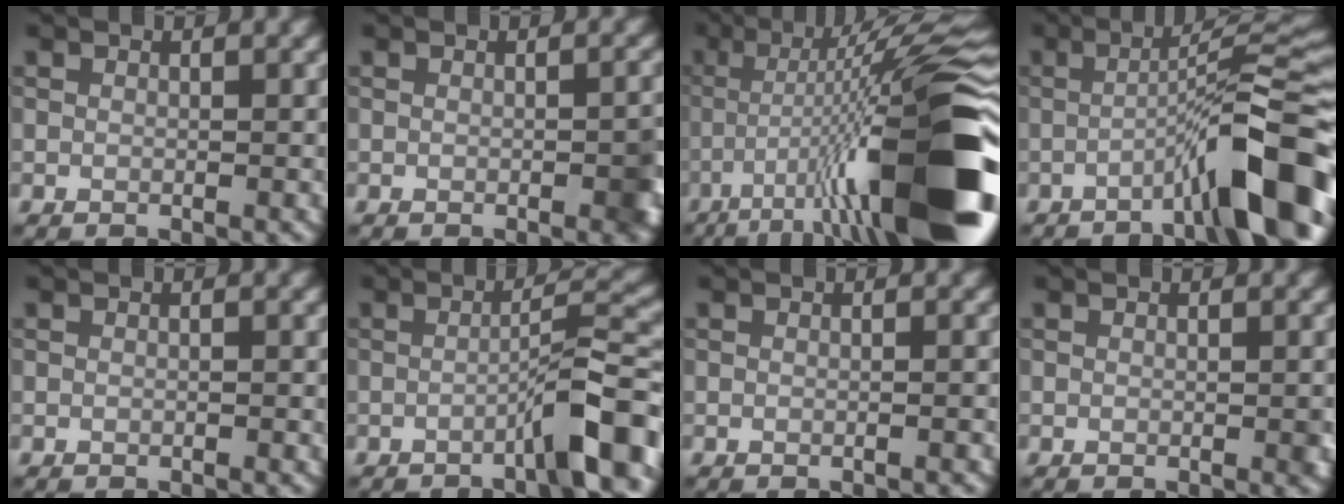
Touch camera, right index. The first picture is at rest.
{"total": 2.2, "force": [-0.8, 0.5, 2.0], "torque": [-0.025, 0.004, -0.010]}
{"total": 17.1, "force": [-5.7, 3.0, 15.8], "torque": [-0.238, 0.029, -0.091]}
{"total": 10.0, "force": [-4.6, 1.4, 8.8], "torque": [-0.116, 0.026, -0.079]}
{"total": 0.0}
{"total": 5.9, "force": [-3.0, 0.6, 5.0], "torque": [-0.068, 0.020, -0.056]}
{"total": 0.7, "force": [-0.3, 0.1, 0.6], "torque": [-0.004, 0.005, -0.007]}
{"total": 0.8, "force": [-0.2, 0.1, 0.7], "torque": [-0.009, 0.001, -0.002]}